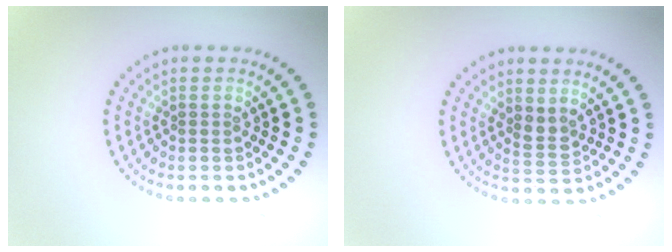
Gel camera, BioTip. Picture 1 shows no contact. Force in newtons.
{"total": 1.5, "press": 1.3, "slide": 0.7}